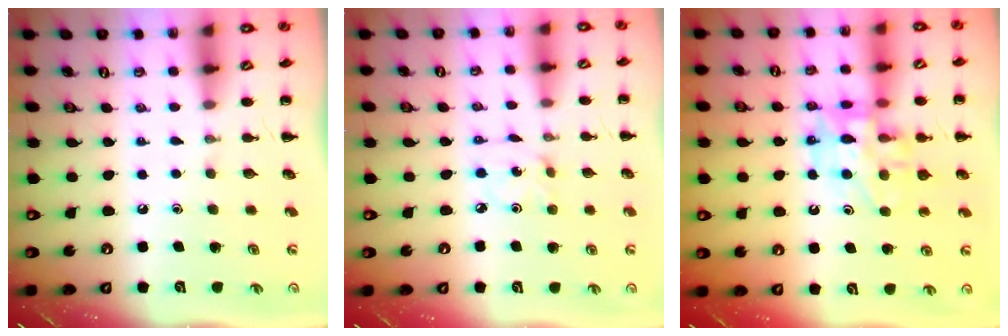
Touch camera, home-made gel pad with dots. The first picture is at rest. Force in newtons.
{"total": 1.8, "press": 1.7, "slide": 0.5}
{"total": 14.2, "press": 13.8, "slide": 3.0}